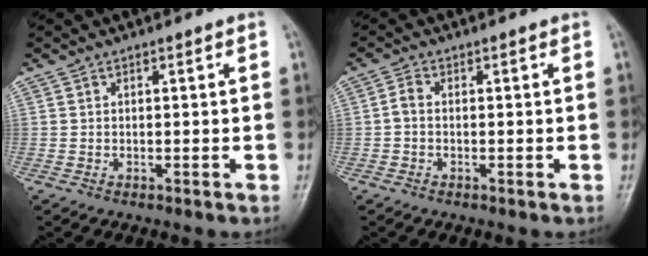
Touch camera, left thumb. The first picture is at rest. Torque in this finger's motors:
{"motor_torque": [-0.47, 0.25, 0.26, 0.27, 0.00]}